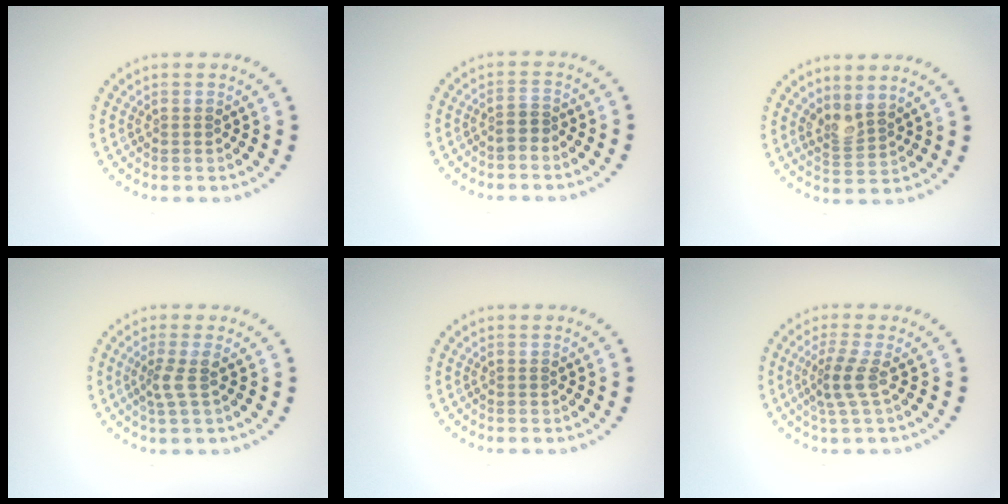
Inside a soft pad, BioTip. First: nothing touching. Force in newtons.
{"total": 1.0, "press": 0.7, "slide": 0.7}
{"total": 2.1, "press": 1.6, "slide": 1.4}
{"total": 1.9, "press": 1.4, "slide": 1.3}
{"total": 0.0}
{"total": 2.4, "press": 1.8, "slide": 1.5}